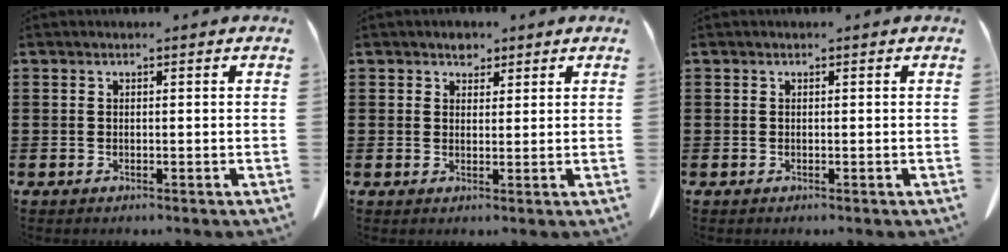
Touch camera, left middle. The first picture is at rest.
{"total": 2.4, "force": [1.9, 1.4, 0.5], "torque": [-0.008, 0.002, 0.036]}
{"total": 0.0}